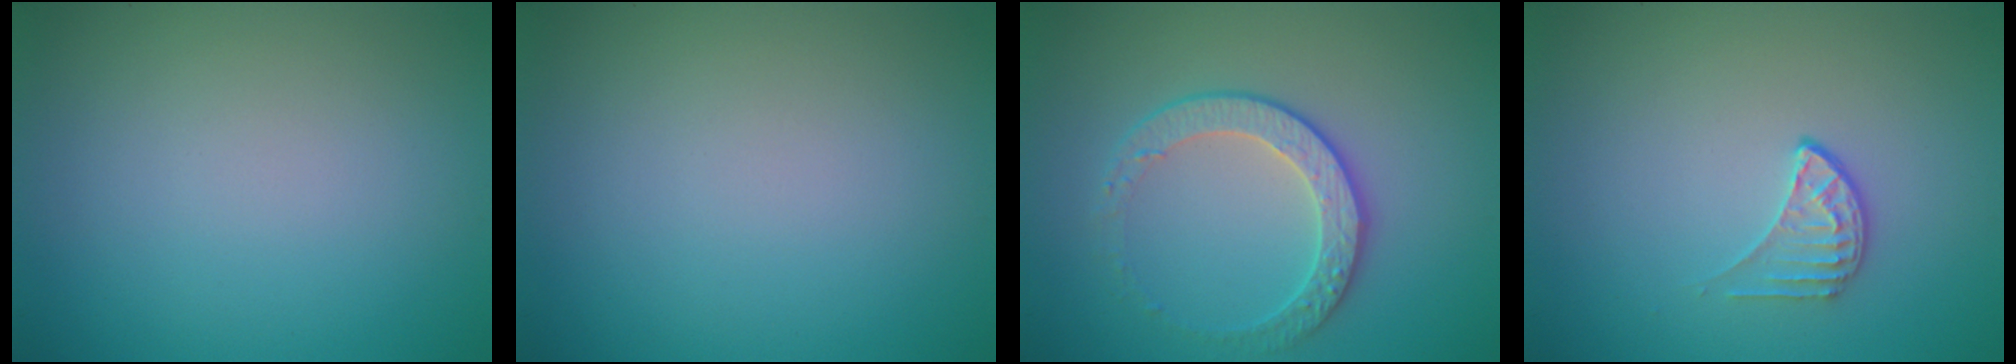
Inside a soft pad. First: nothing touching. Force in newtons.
{"total": 0.0}
{"total": 2.8, "press": 2.4, "slide": 1.4}
{"total": 1.6, "press": 1.0, "slide": 1.2}